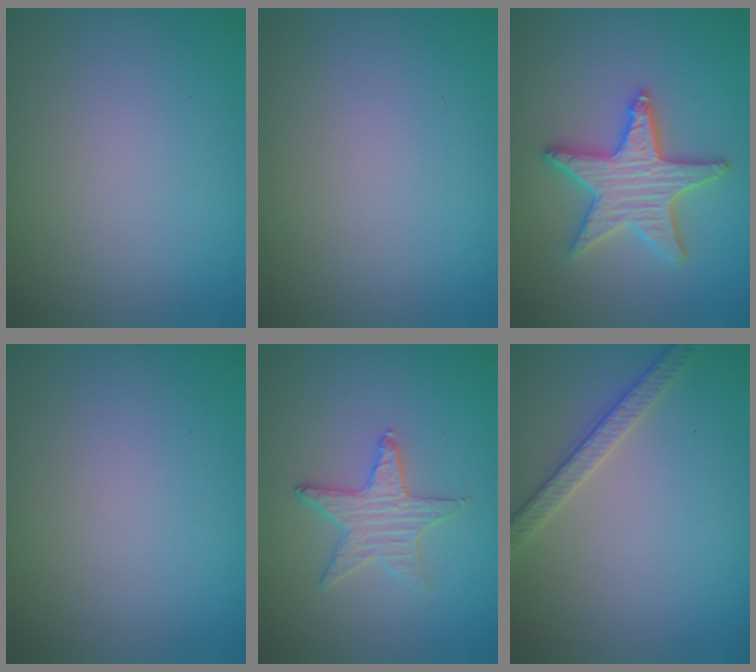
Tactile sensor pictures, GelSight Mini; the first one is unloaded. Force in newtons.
{"total": 0.0}
{"total": 5.2, "press": 5.1, "slide": 0.8}
{"total": 0.0}
{"total": 1.9, "press": 1.9, "slide": 0.2}
{"total": 2.6, "press": 2.6, "slide": 0.5}